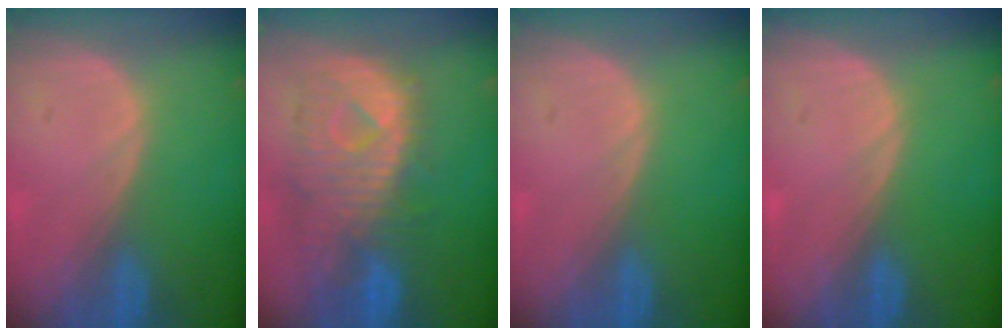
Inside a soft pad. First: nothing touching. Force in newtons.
{"total": 10.9, "press": 9.7, "slide": 5.0}
{"total": 0.0}
{"total": 0.0}